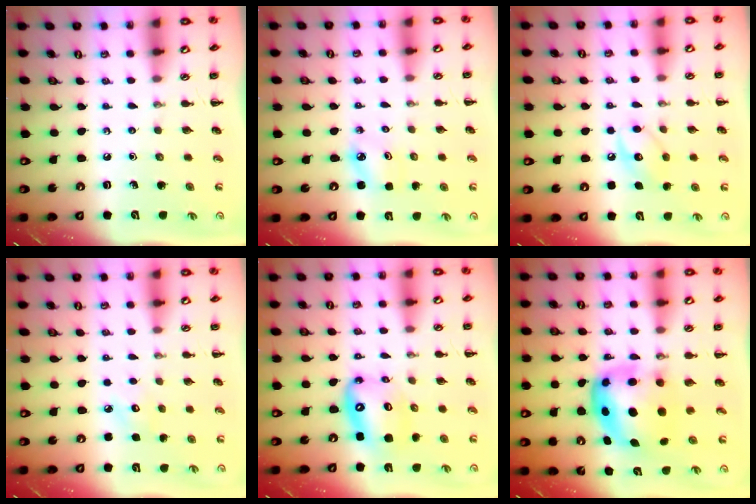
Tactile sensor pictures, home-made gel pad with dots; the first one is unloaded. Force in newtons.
{"total": 2.8, "press": 2.7, "slide": 0.4}
{"total": 9.6, "press": 9.5, "slide": 0.9}
{"total": 3.9, "press": 3.8, "slide": 0.8}
{"total": 13.1, "press": 12.6, "slide": 3.6}
{"total": 7.7, "press": 7.5, "slide": 1.9}